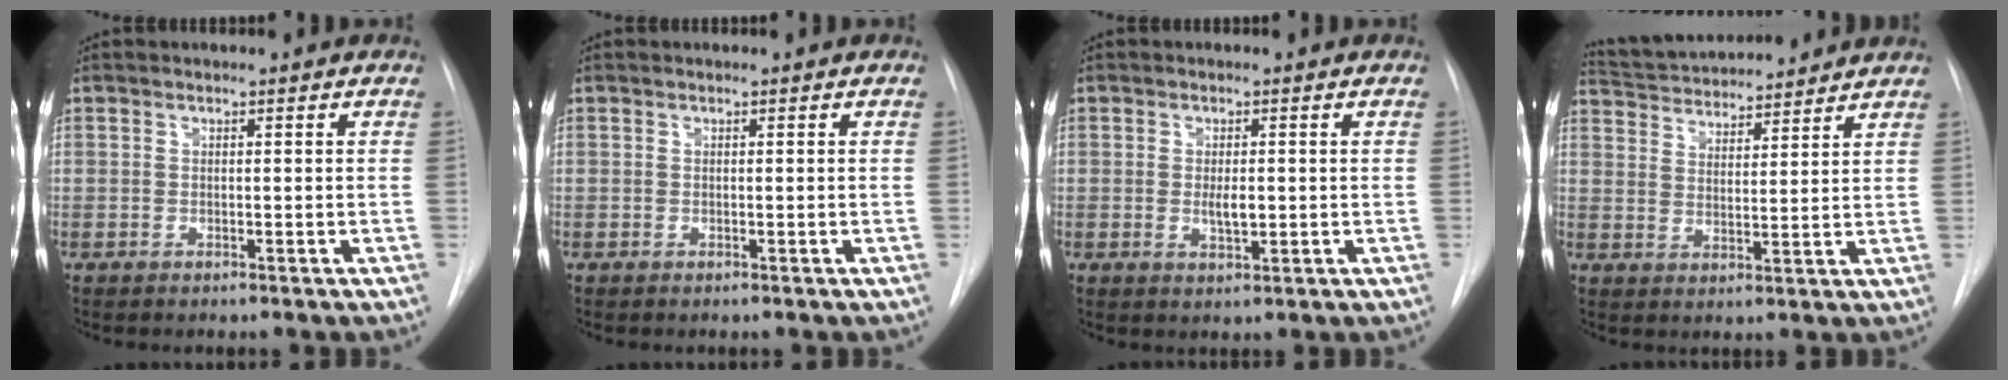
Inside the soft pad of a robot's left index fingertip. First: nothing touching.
{"total": 0.0}
{"total": 2.5, "force": [-0.1, 0.9, 2.3], "torque": [-0.042, -0.003, 0.001]}
{"total": 14.3, "force": [13.5, 2.3, 4.2], "torque": [-0.072, 0.029, 0.213]}